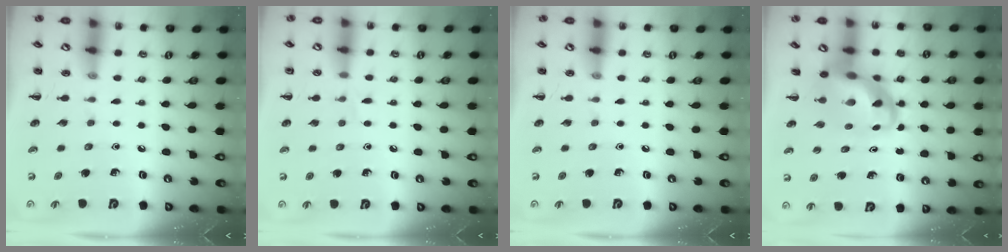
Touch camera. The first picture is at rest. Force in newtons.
{"total": 3.3, "press": 3.2, "slide": 1.0}
{"total": 0.0}
{"total": 7.2, "press": 6.9, "slide": 2.0}